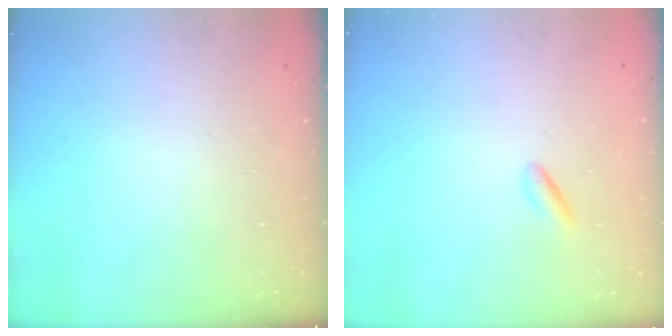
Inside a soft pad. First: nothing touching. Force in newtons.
{"total": 0.6, "press": 0.2, "slide": 0.5}